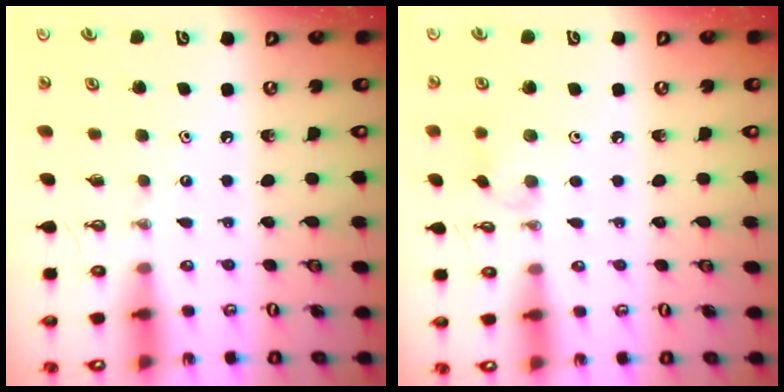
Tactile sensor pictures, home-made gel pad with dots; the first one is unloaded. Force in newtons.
{"total": 6.3, "press": 5.5, "slide": 3.1}